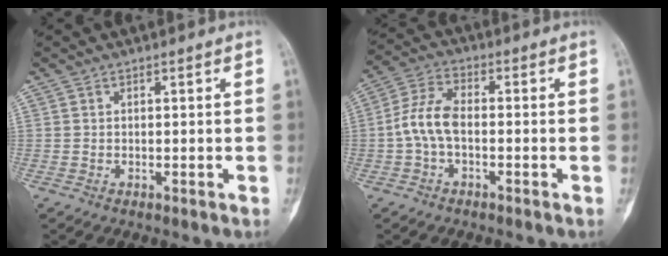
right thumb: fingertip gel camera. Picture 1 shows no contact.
{"total": 7.0, "force": [-1.3, 3.6, 5.9], "torque": [-0.127, 0.025, -0.032]}